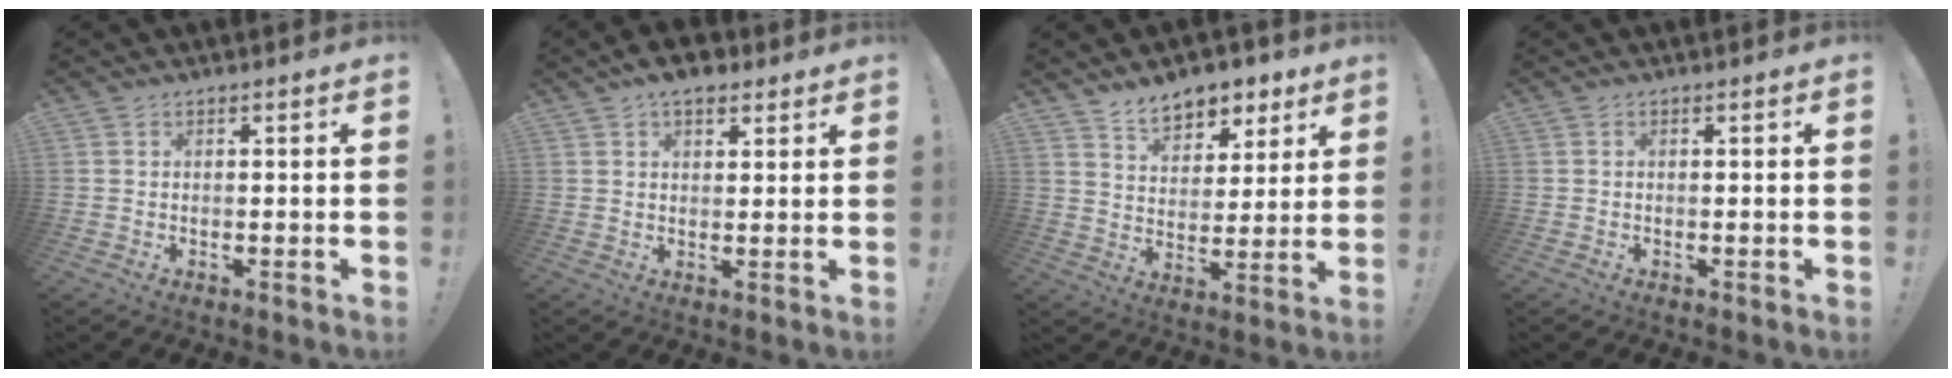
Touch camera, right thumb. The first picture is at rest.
{"total": 5.3, "force": [3.4, 3.1, 2.6], "torque": [-0.039, -0.010, 0.061]}
{"total": 10.0, "force": [7.4, 5.7, 3.5], "torque": [-0.052, -0.049, 0.141]}
{"total": 0.0}